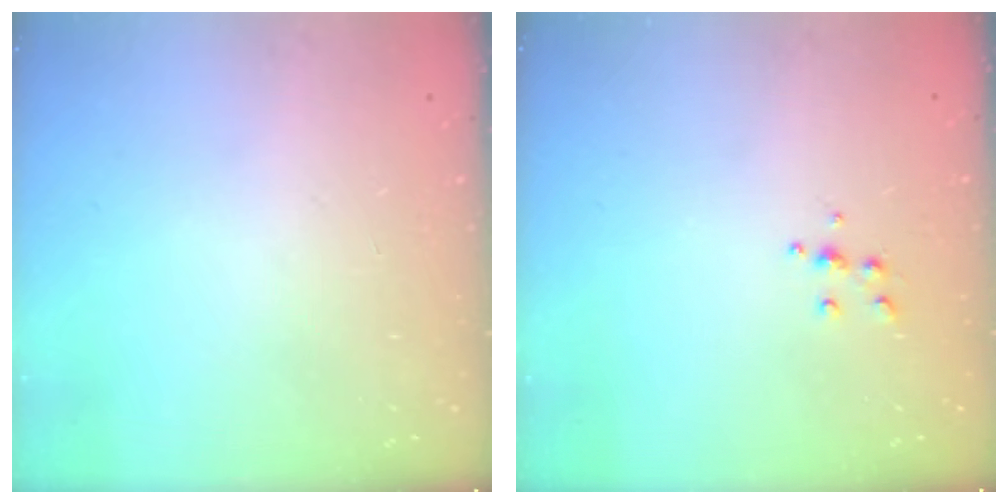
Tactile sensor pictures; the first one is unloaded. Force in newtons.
{"total": 5.0, "press": 5.0, "slide": 0.6}